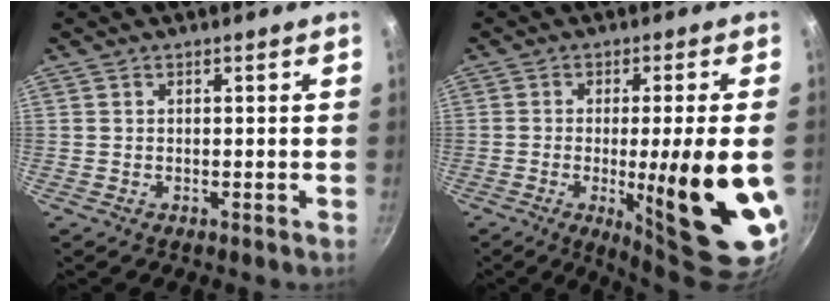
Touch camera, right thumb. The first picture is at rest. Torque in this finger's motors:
{"motor_torque": [2.55, 2.46, 2.13, -0.09, 0.44]}